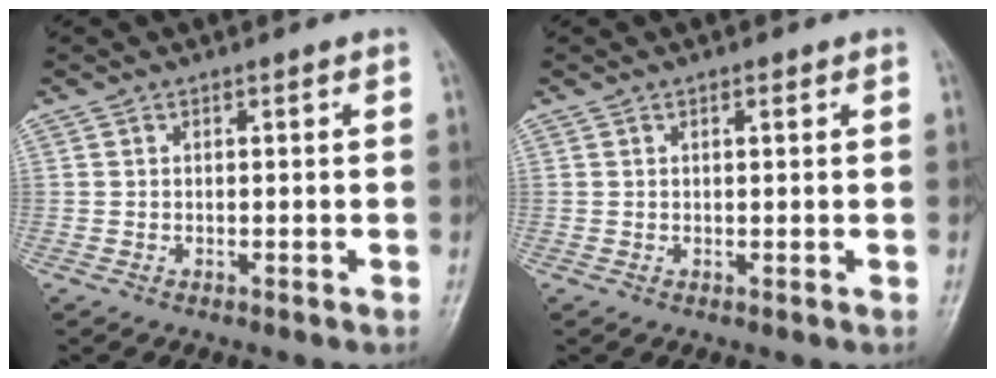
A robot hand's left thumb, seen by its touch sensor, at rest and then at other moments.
{"total": 0.8, "force": [0.4, 0.3, 0.6], "torque": [-0.011, 0.000, 0.006]}